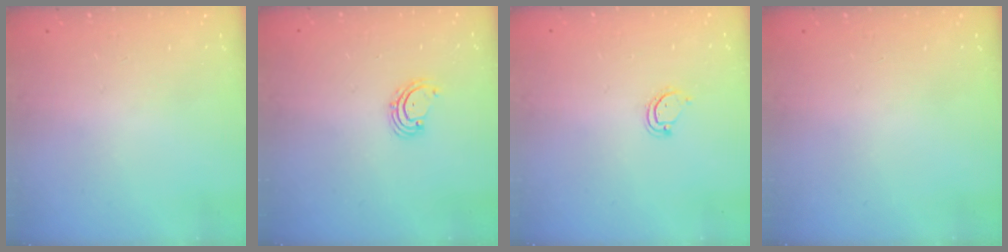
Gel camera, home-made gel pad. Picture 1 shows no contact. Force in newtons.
{"total": 2.5, "press": 2.4, "slide": 0.4}
{"total": 3.1, "press": 3.1, "slide": 0.4}
{"total": 0.0}